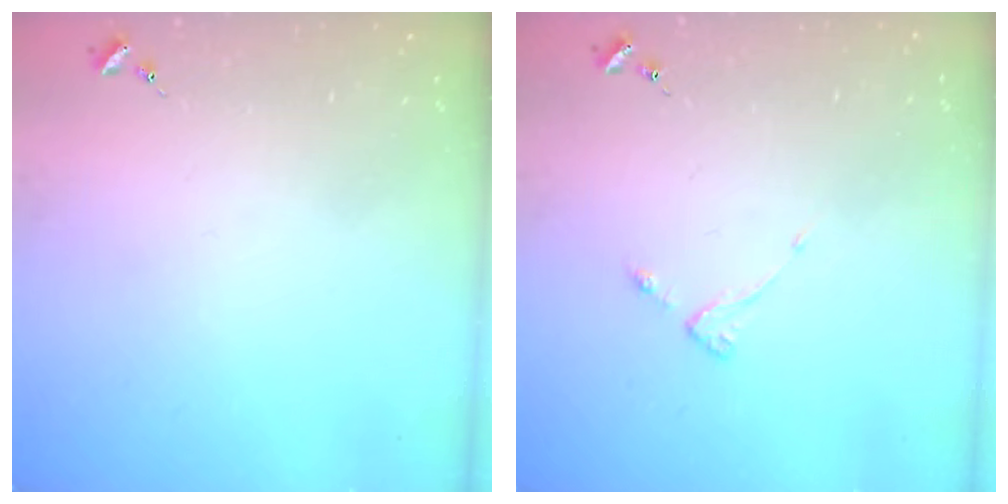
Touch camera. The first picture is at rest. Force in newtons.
{"total": 2.8, "press": 2.7, "slide": 0.5}